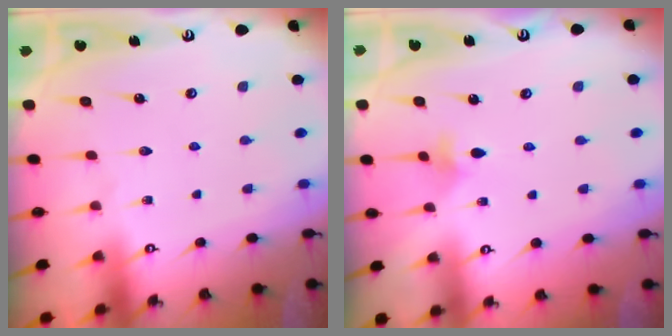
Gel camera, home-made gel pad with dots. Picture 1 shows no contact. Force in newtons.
{"total": 3.8, "press": 3.7, "slide": 0.9}